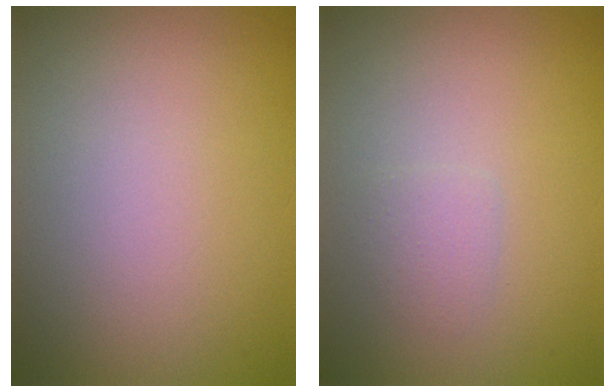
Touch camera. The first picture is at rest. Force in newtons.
{"total": 1.1, "press": 1.1, "slide": 0.0}